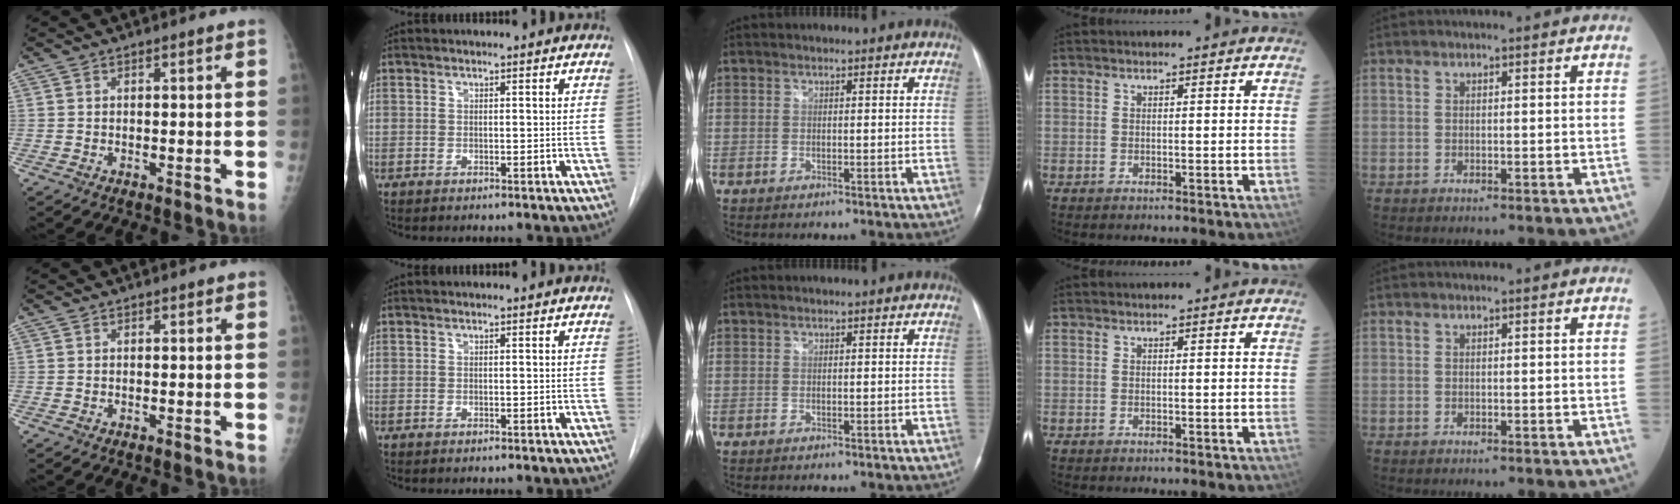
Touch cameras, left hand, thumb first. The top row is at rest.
{}